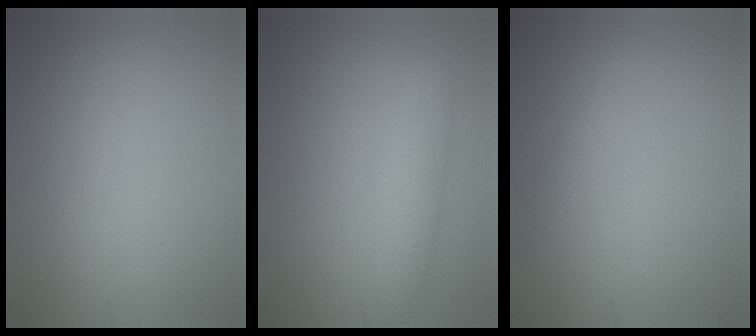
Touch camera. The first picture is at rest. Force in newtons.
{"total": 2.4, "press": 2.4, "slide": 0.1}
{"total": 1.3, "press": 1.3, "slide": 0.1}